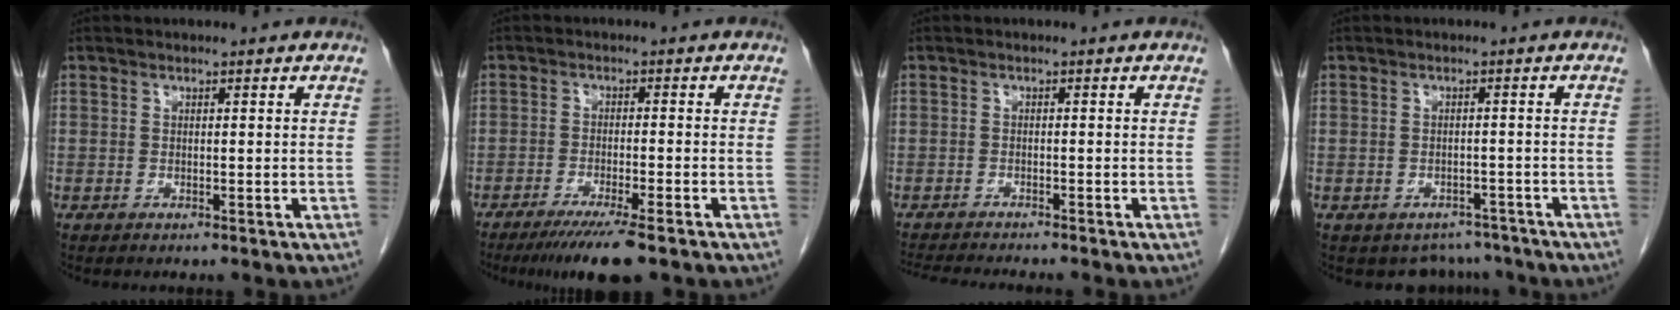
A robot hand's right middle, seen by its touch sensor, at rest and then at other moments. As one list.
[{"total": 7.7, "force": [-5.5, 0.1, 5.4], "torque": [-0.086, -0.020, -0.086]}, {"total": 6.5, "force": [-6.0, -0.4, 2.5], "torque": [-0.036, -0.018, -0.095]}, {"total": 5.0, "force": [-4.3, 2.6, 0.0], "torque": [0.009, 0.012, -0.051]}]